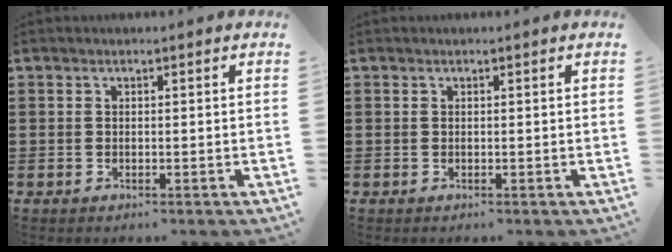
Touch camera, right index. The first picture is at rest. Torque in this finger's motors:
{"motor_torque": [0.43, 0.43, 0.00, 0.00]}